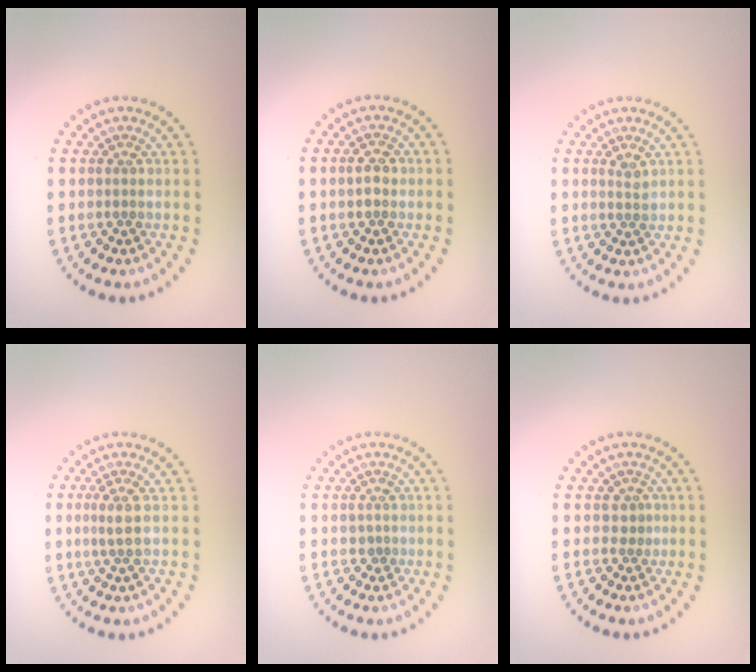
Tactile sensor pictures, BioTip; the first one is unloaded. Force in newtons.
{"total": 1.3, "press": 1.3, "slide": 0.1}
{"total": 0.9, "press": 0.8, "slide": 0.5}
{"total": 1.7, "press": 1.4, "slide": 0.9}
{"total": 0.9, "press": 0.8, "slide": 0.3}
{"total": 1.3, "press": 1.0, "slide": 0.8}